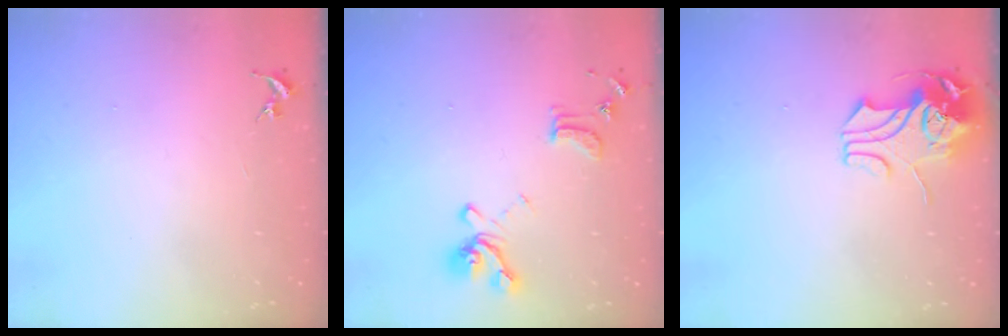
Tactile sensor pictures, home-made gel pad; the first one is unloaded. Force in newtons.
{"total": 14.3, "press": 14.2, "slide": 1.4}
{"total": 9.8, "press": 9.8, "slide": 0.8}